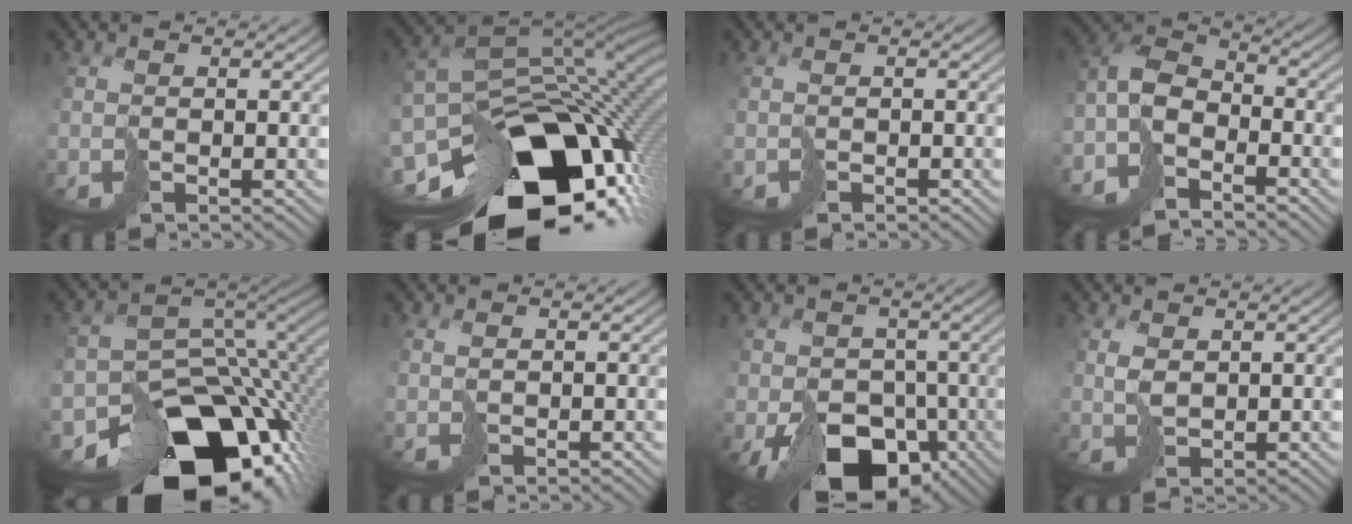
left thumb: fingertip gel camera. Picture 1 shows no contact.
{"total": 19.7, "force": [-8.2, 12.7, 12.6], "torque": [-0.246, -0.017, -0.116]}
{"total": 0.9, "force": [-0.6, 0.6, 0.2], "torque": [-0.002, -0.002, -0.016]}
{"total": 9.1, "force": [-5.8, 4.7, 5.2], "torque": [-0.124, -0.005, -0.131]}
{"total": 17.7, "force": [-9.6, 11.4, 9.6], "torque": [-0.191, -0.062, -0.129]}
{"total": 1.2, "force": [0.5, 0.7, 0.8], "torque": [-0.023, 0.002, 0.011]}
{"total": 12.7, "force": [-5.1, 9.0, 7.4], "torque": [-0.125, -0.035, -0.093]}
{"total": 2.1, "force": [0.8, 1.3, 1.5], "torque": [-0.040, -0.001, 0.019]}